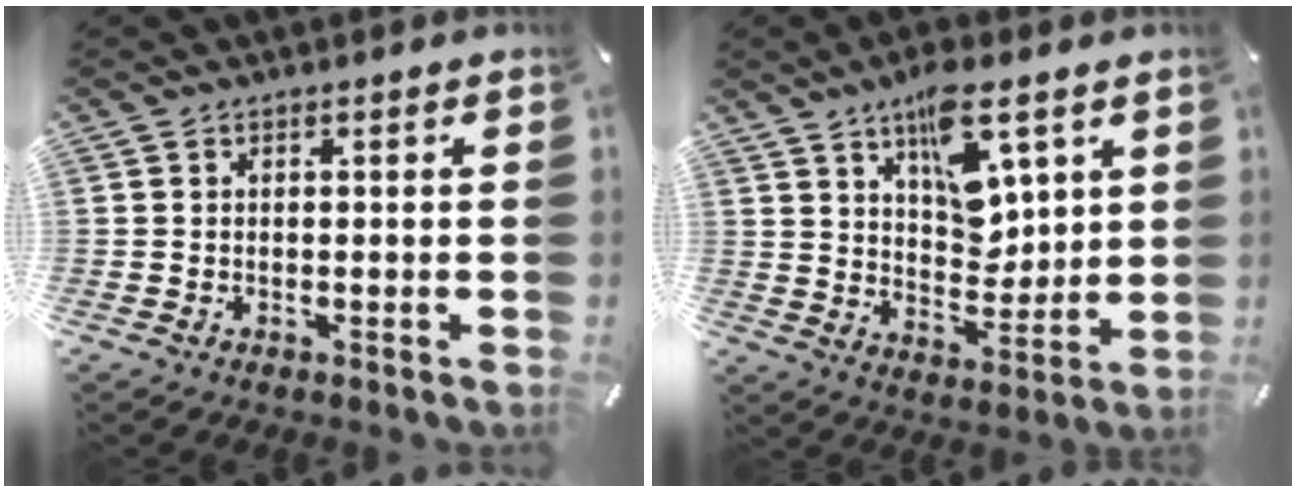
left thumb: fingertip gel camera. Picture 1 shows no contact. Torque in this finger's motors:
{"motor_torque": [1.64, 1.58, 1.39, -0.95, 0.18]}